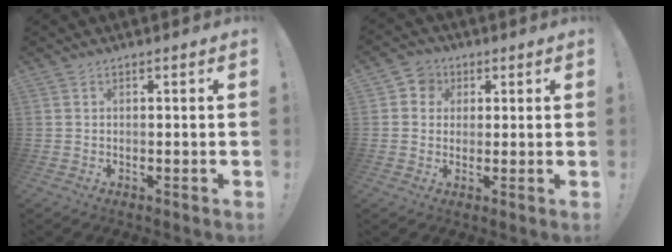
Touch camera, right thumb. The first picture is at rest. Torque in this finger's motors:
{"motor_torque": [-0.07, 0.28, -0.11, -0.23, 0.00]}